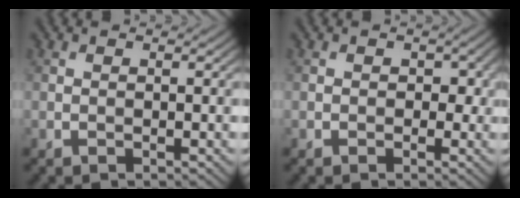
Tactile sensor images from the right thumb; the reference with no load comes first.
{"total": 1.6, "force": [0.0, 1.3, 0.8], "torque": [-0.015, -0.007, -0.002]}